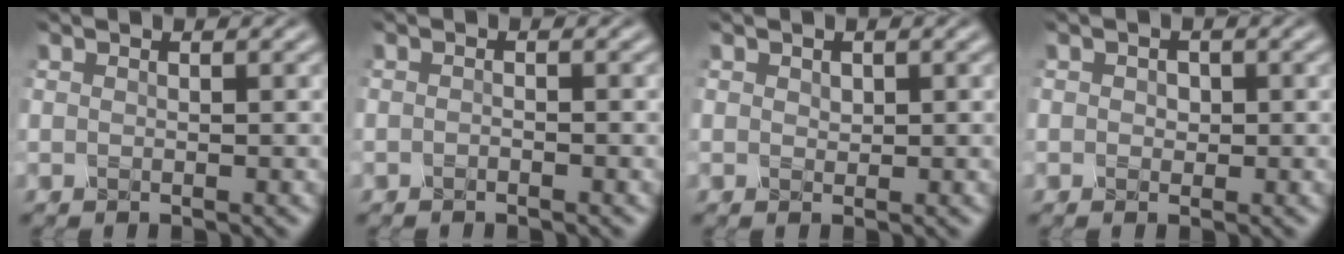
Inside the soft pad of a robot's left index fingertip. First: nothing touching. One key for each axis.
{"total": 0.8, "fx": -0.8, "fy": 0.1, "fz": 0.1, "tx": -0.003, "ty": 0.002, "tz": -0.018}
{"total": 0.6, "fx": 0.1, "fy": 0.5, "fz": 0.2, "tx": -0.006, "ty": -0.001, "tz": 0.002}
{"total": 1.1, "fx": -0.2, "fy": 1.0, "fz": 0.4, "tx": -0.010, "ty": 0.001, "tz": -0.006}